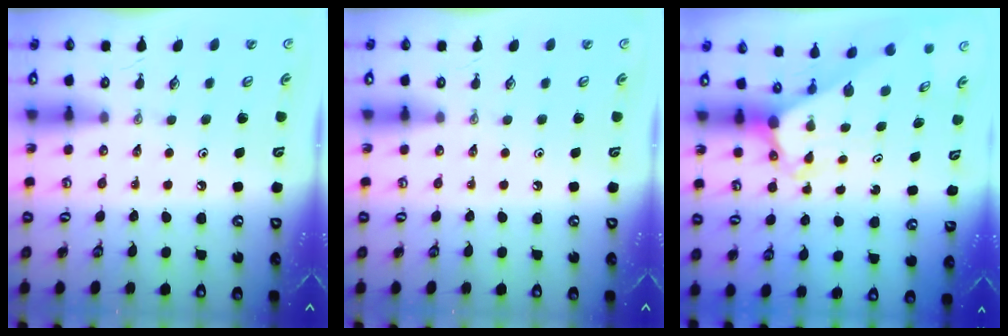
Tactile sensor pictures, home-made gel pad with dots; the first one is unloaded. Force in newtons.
{"total": 0.0}
{"total": 3.5, "press": 3.5, "slide": 0.3}